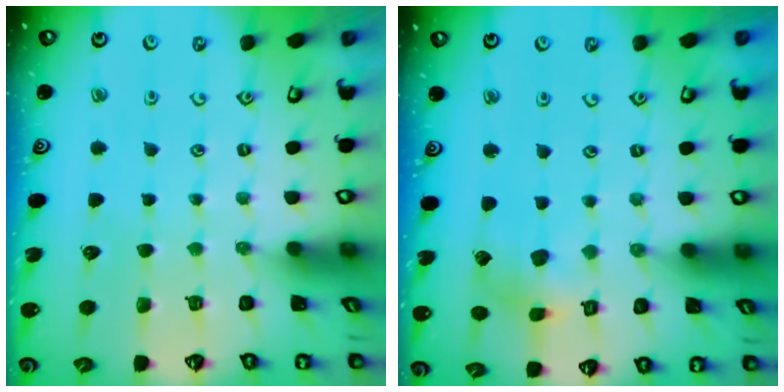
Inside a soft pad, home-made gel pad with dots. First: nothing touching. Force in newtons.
{"total": 5.4, "press": 5.3, "slide": 0.7}